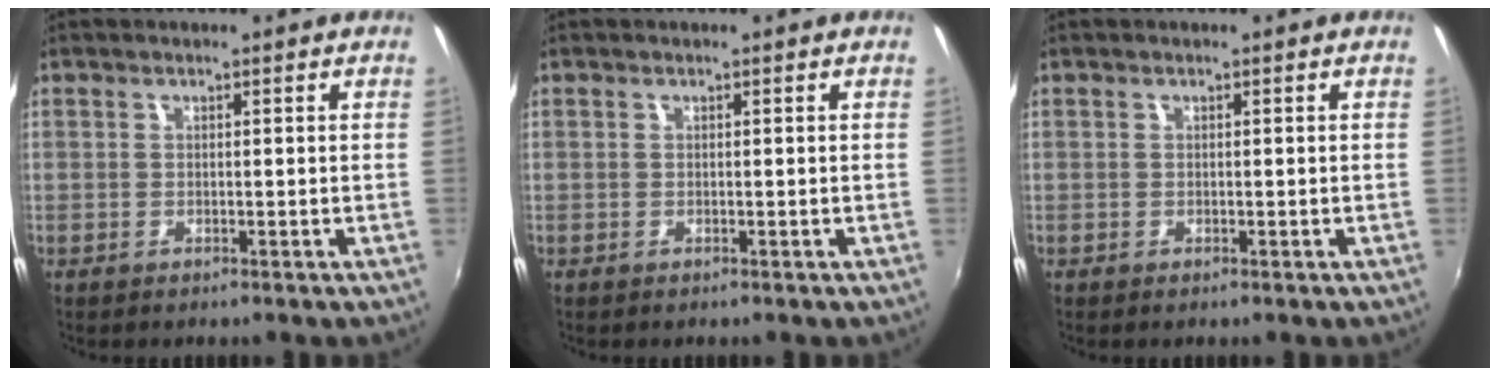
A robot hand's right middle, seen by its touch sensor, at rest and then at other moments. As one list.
[{"total": 0.0}, {"total": 0.0}]